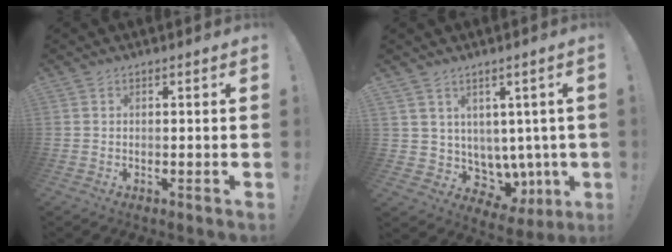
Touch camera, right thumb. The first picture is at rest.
{"total": 8.0, "force": [3.4, 6.7, 2.8], "torque": [-0.039, -0.041, 0.086]}